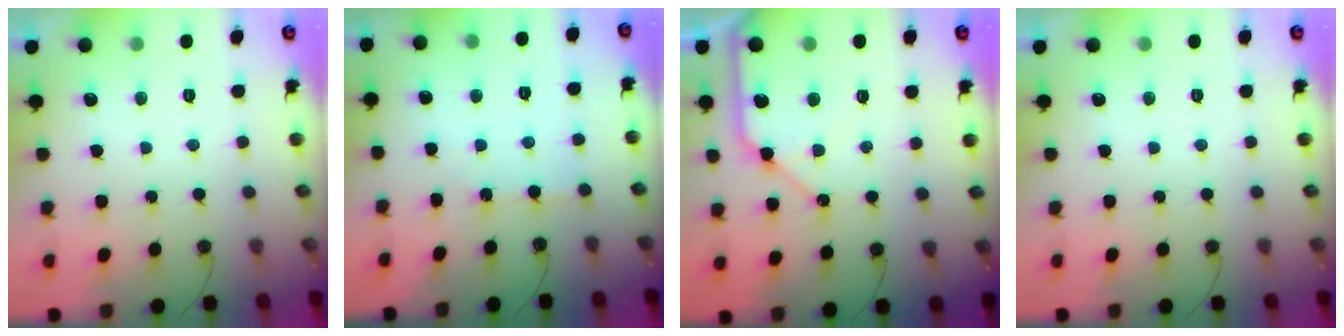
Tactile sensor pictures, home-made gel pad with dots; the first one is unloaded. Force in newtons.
{"total": 4.4, "press": 4.4, "slide": 0.5}
{"total": 11.8, "press": 11.7, "slide": 1.4}
{"total": 0.0}